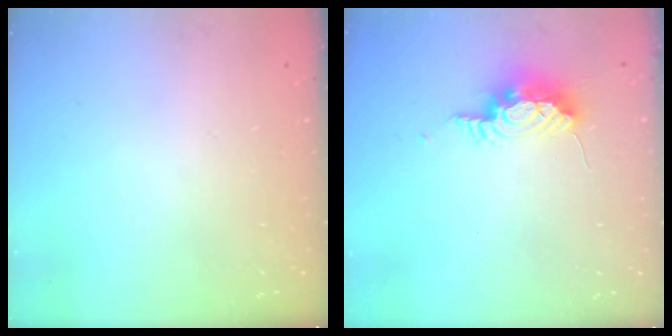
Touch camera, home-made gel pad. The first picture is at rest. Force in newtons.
{"total": 15.5, "press": 10.5, "slide": 11.3}